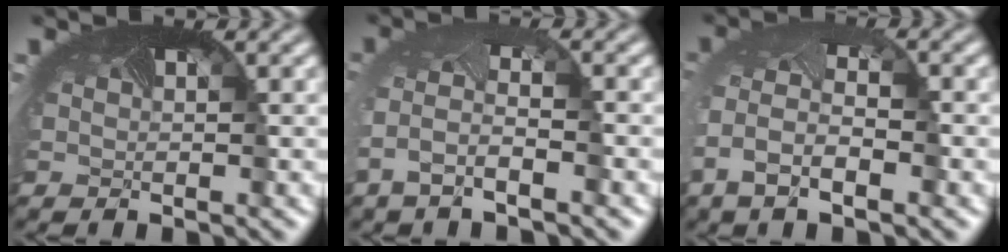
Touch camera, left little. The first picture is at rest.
{"total": 3.3, "force": [-2.0, 0.8, 2.6], "torque": [-0.067, -0.004, -0.041]}
{"total": 5.3, "force": [-2.1, 2.6, 4.2], "torque": [-0.095, -0.008, -0.040]}